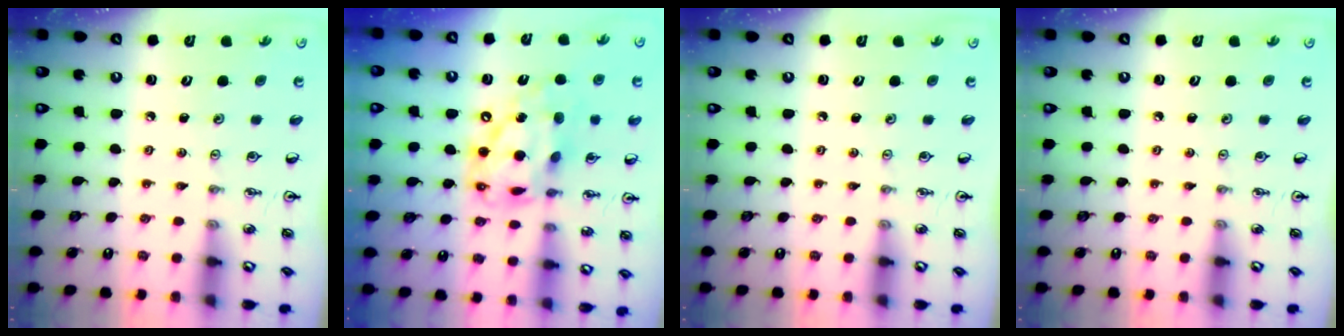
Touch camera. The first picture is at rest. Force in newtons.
{"total": 17.1, "press": 17.0, "slide": 1.6}
{"total": 0.0}
{"total": 0.0}